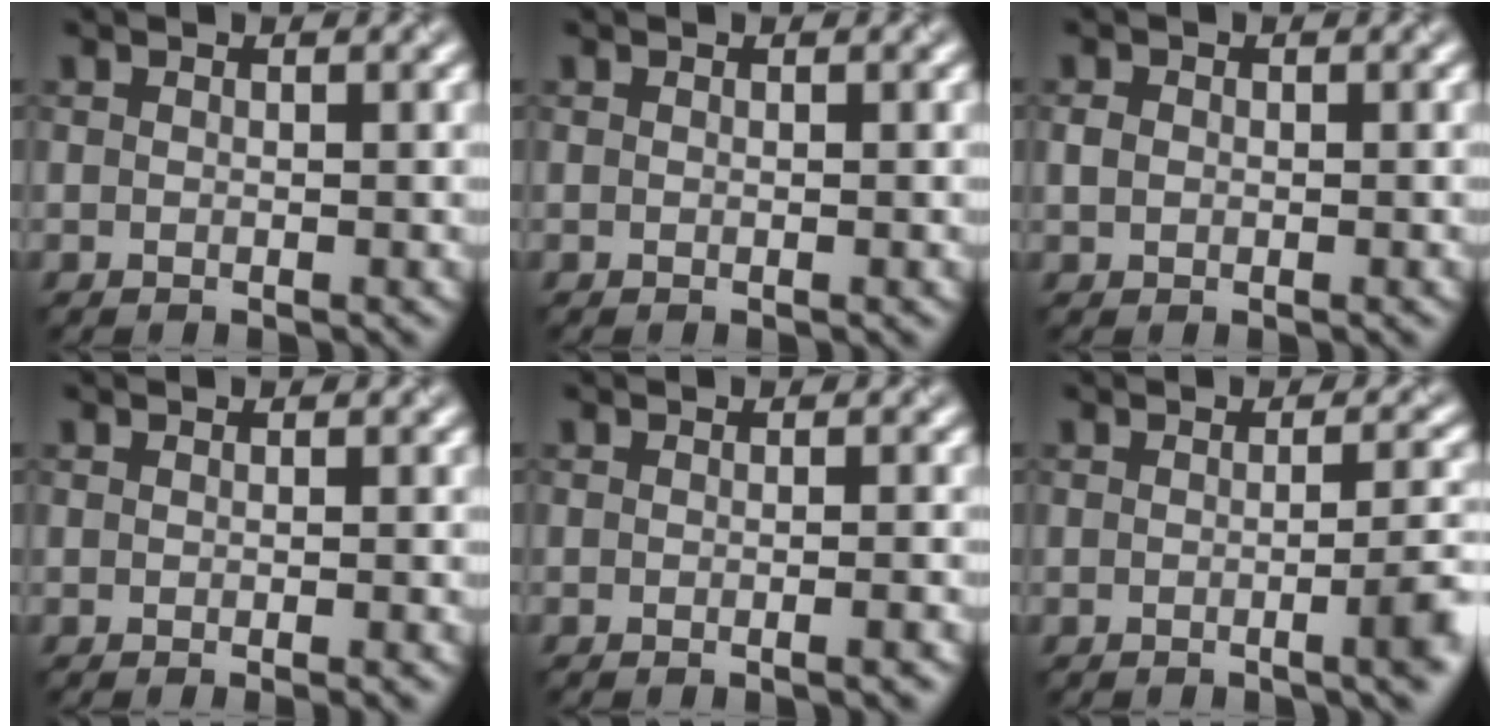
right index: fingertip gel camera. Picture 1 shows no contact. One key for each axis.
{"total": 0.0}
{"total": 0.8, "fx": -0.4, "fy": 0.7, "fz": 0.3, "tx": -0.004, "ty": 0.007, "tz": 0.001}
{"total": 1.7, "fx": -0.3, "fy": 0.7, "fz": 1.4, "tx": -0.003, "ty": 0.003, "tz": -0.013}
{"total": 2.4, "fx": -0.6, "fy": 1.1, "fz": 2.1, "tx": -0.002, "ty": 0.008, "tz": -0.024}
{"total": 4.2, "fx": -1.2, "fy": 1.0, "fz": 3.9, "tx": -0.037, "ty": 0.008, "tz": -0.014}